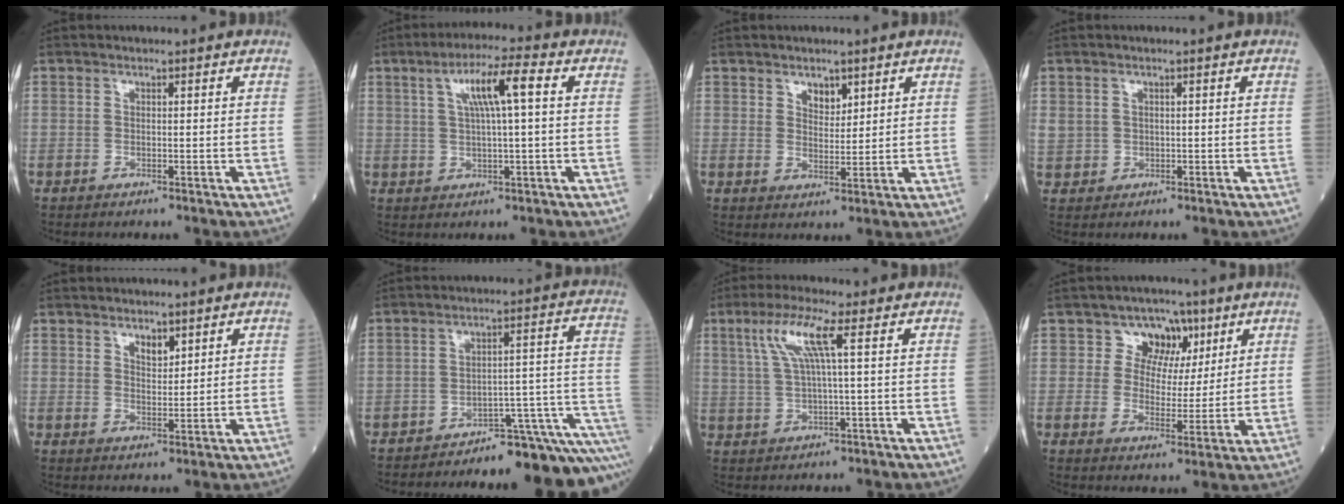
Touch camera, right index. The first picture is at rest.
{"total": 7.6, "force": [2.2, 0.4, 7.3], "torque": [-0.133, 0.014, 0.037]}
{"total": 2.8, "force": [1.8, 1.5, 1.5], "torque": [-0.022, -0.003, 0.033]}
{"total": 4.5, "force": [0.9, 4.1, 1.6], "torque": [-0.050, 0.011, 0.030]}
{"total": 2.6, "force": [1.8, 1.2, 1.6], "torque": [-0.026, -0.005, 0.034]}
{"total": 15.9, "force": [-14.8, 0.5, 5.7], "torque": [-0.006, 0.048, -0.192]}
{"total": 6.6, "force": [2.3, -0.2, 6.2], "torque": [-0.131, 0.015, 0.050]}
{"total": 6.6, "force": [3.1, 5.5, 1.9], "torque": [-0.010, 0.013, 0.046]}